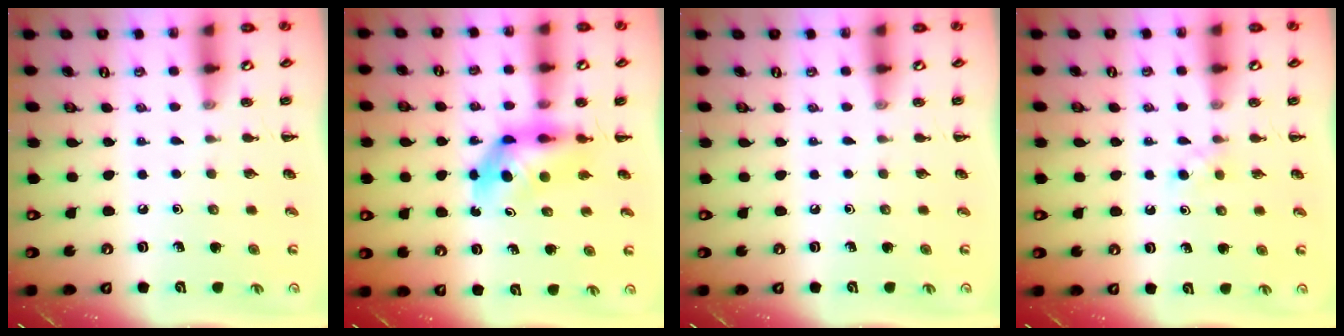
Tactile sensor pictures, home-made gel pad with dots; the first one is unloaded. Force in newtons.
{"total": 5.3, "press": 5.2, "slide": 1.0}
{"total": 0.0}
{"total": 2.7, "press": 2.5, "slide": 1.1}